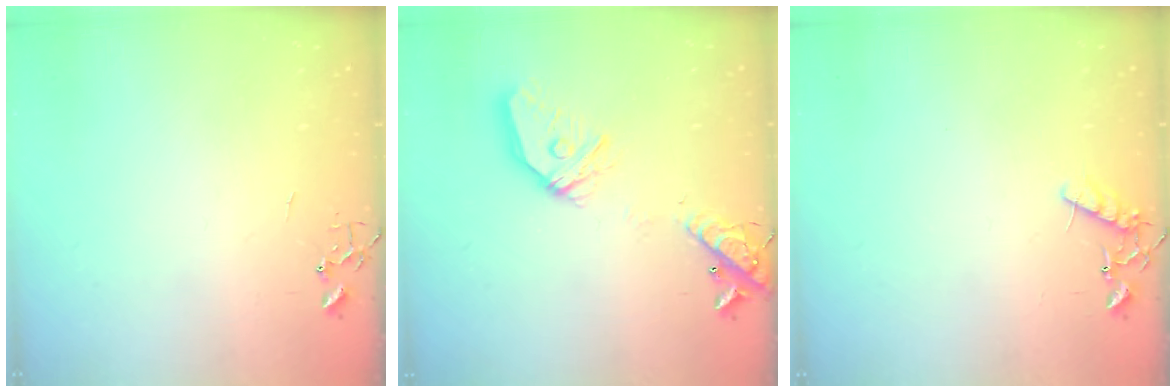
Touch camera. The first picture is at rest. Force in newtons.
{"total": 18.3, "press": 18.2, "slide": 2.6}
{"total": 8.1, "press": 8.1, "slide": 0.3}